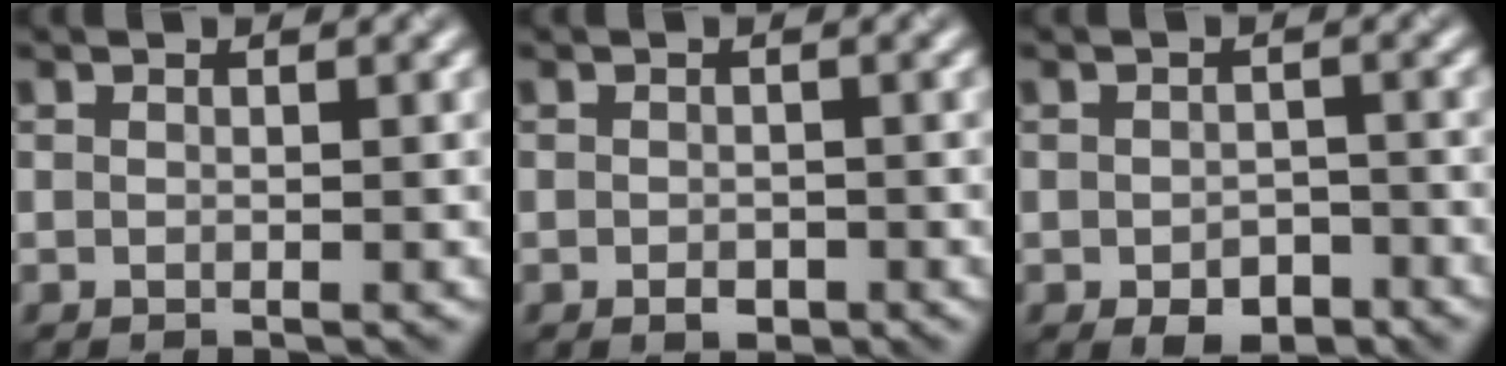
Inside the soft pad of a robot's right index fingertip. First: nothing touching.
{"total": 1.2, "force": [-0.5, 0.8, 0.7], "torque": [-0.012, -0.002, -0.009]}
{"total": 2.9, "force": [-1.3, 1.8, 1.8], "torque": [-0.025, -0.006, -0.021]}